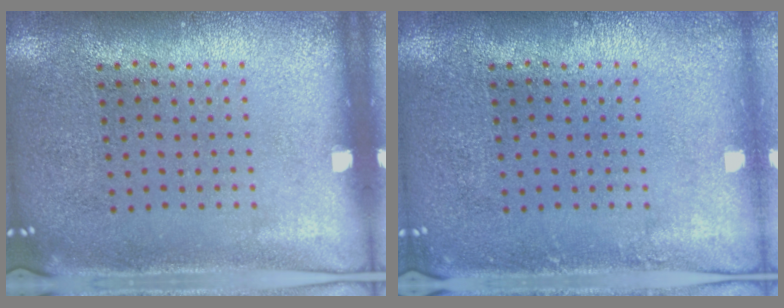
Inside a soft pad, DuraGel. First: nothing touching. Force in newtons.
{"total": 0.7, "press": 0.7, "slide": 0.1}